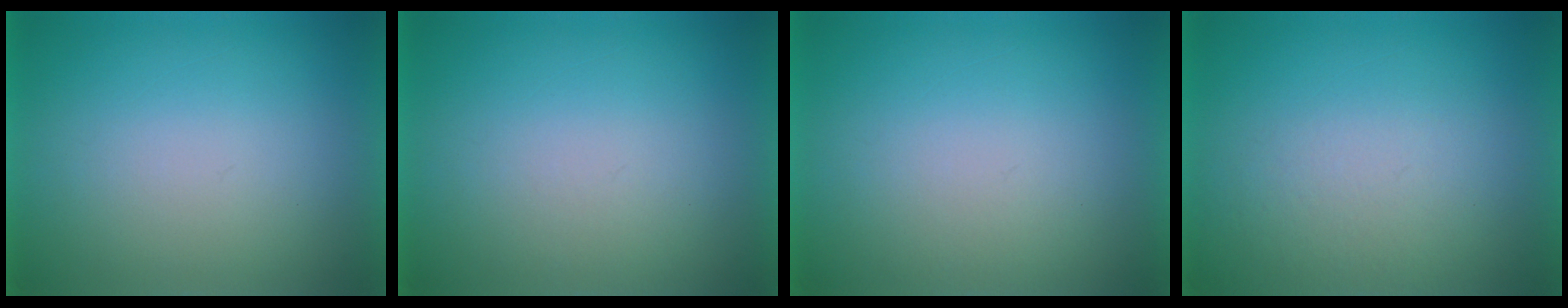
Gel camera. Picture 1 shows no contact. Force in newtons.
{"total": 1.1}
{"total": 1.0}
{"total": 4.8}